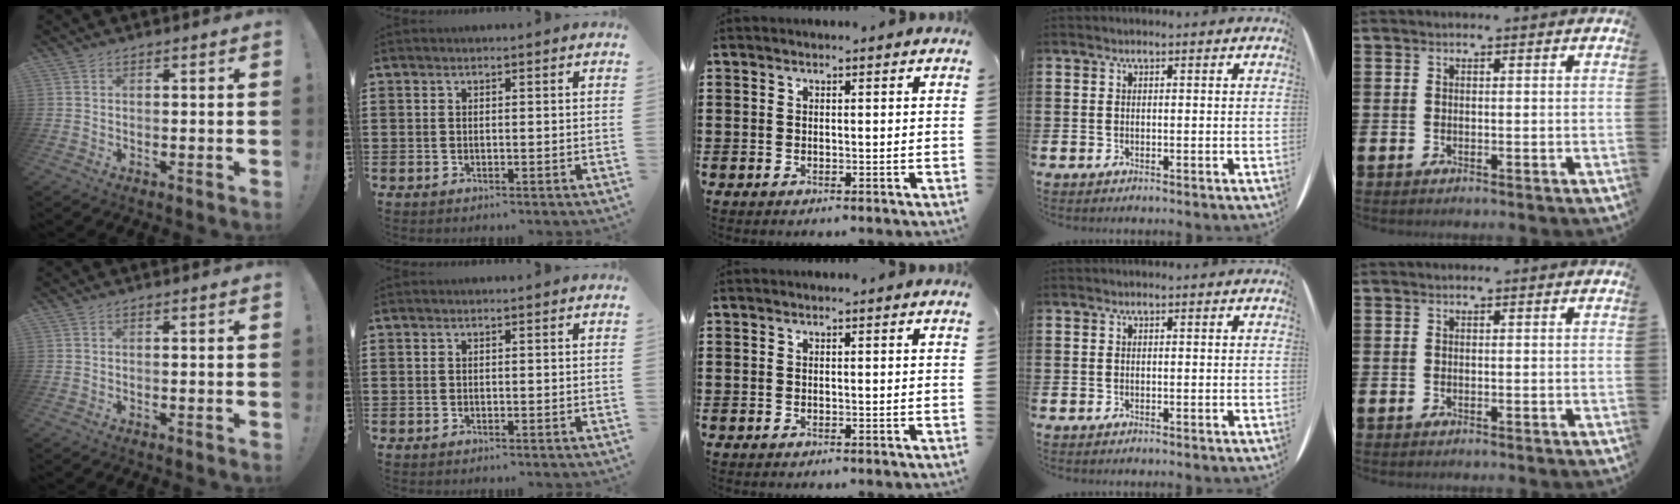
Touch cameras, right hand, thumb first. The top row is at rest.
{}